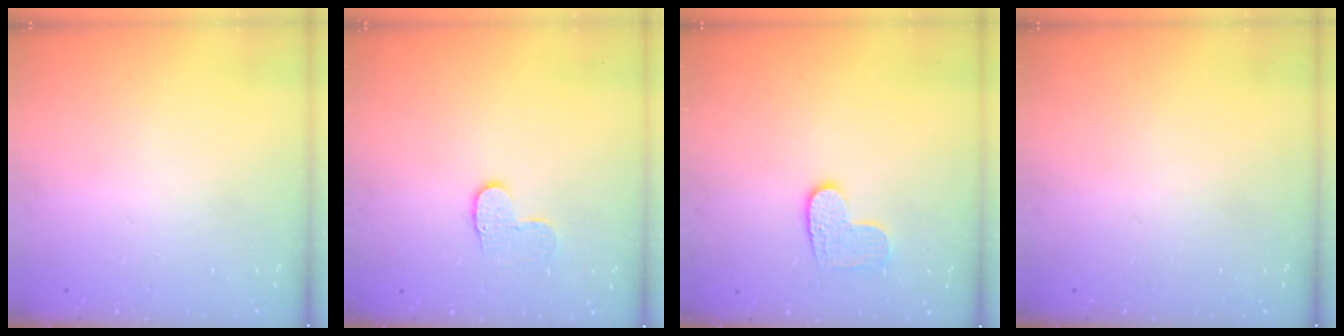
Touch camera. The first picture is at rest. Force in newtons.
{"total": 6.6, "press": 6.6, "slide": 0.6}
{"total": 7.0, "press": 7.0, "slide": 0.2}
{"total": 0.0}